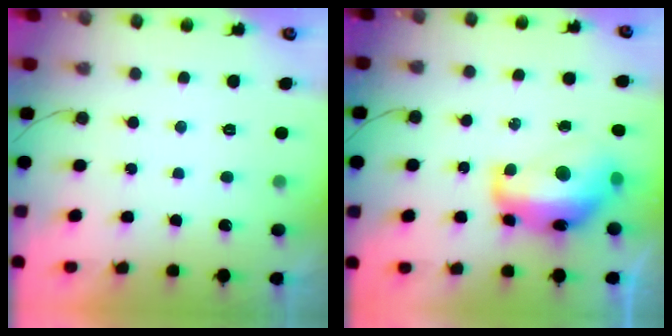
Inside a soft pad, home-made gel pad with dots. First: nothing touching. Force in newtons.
{"total": 15.0, "press": 14.9, "slide": 1.4}